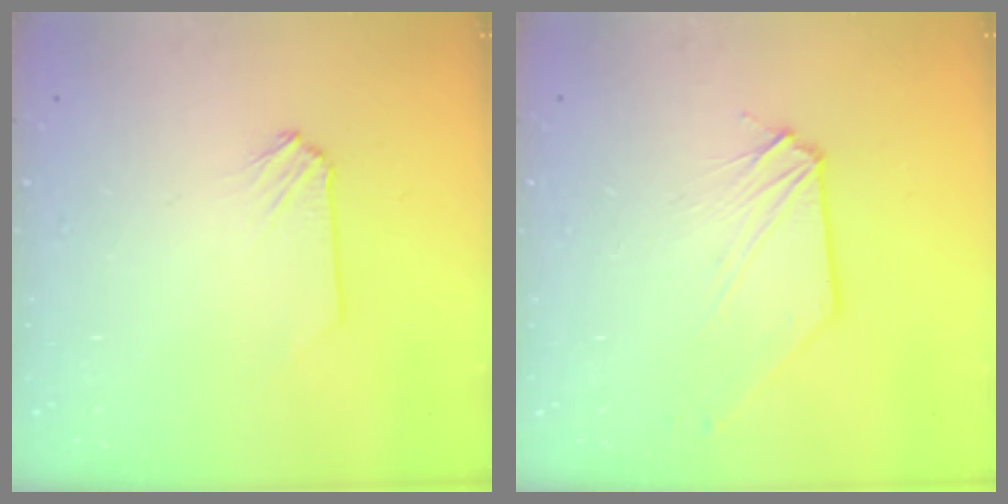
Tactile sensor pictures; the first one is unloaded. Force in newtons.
{"total": 1.0, "press": 1.0, "slide": 0.1}